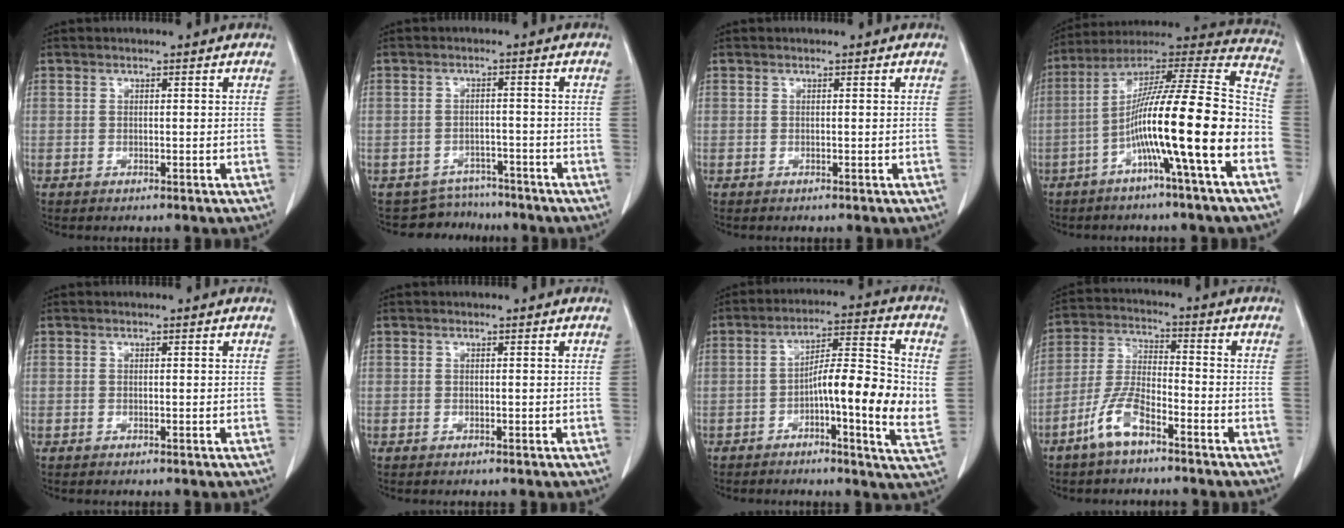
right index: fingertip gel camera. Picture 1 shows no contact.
{"total": 5.1, "force": [-4.6, 1.9, -1.2], "torque": [0.020, 0.020, -0.066]}
{"total": 0.0}
{"total": 20.1, "force": [-6.3, -0.5, 19.1], "torque": [-0.306, 0.010, -0.115]}
{"total": 0.0}
{"total": 0.0}
{"total": 14.0, "force": [-1.4, 1.7, 13.9], "torque": [-0.208, 0.010, -0.026]}
{"total": 7.7, "force": [-5.0, 2.1, 5.6], "torque": [-0.127, -0.001, -0.101]}